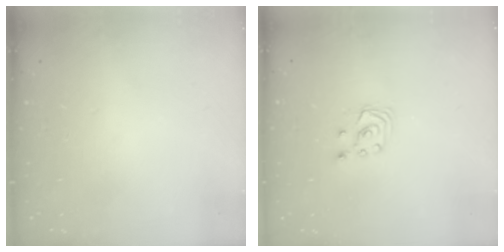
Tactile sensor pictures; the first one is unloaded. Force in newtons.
{"total": 2.7, "press": 2.7, "slide": 0.3}